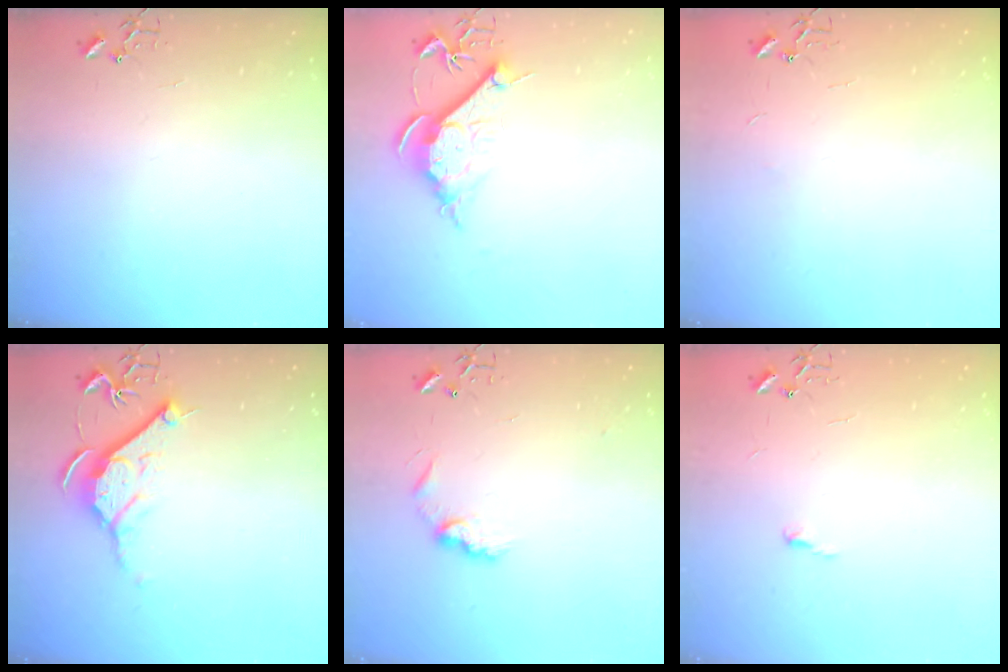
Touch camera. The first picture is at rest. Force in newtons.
{"total": 10.2, "press": 10.2, "slide": 1.0}
{"total": 2.4, "press": 2.4, "slide": 0.3}
{"total": 11.4, "press": 11.4, "slide": 0.8}
{"total": 8.4, "press": 8.4, "slide": 0.3}
{"total": 3.4, "press": 3.4, "slide": 0.5}